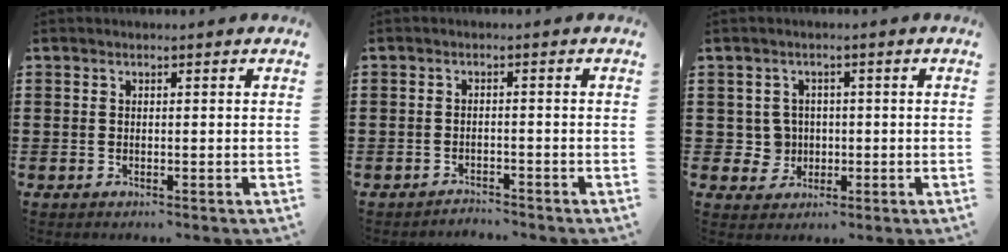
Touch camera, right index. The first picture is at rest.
{"total": 1.7, "force": [-1.7, 0.1, -0.1], "torque": [-0.004, 0.002, -0.038]}
{"total": 3.7, "force": [-0.1, 3.6, 0.8], "torque": [-0.033, 0.010, -0.004]}